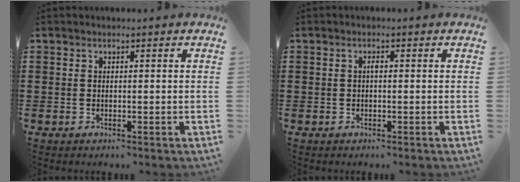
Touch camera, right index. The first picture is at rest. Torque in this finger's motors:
{"motor_torque": [0.25, -0.15, 0.00, 0.03]}